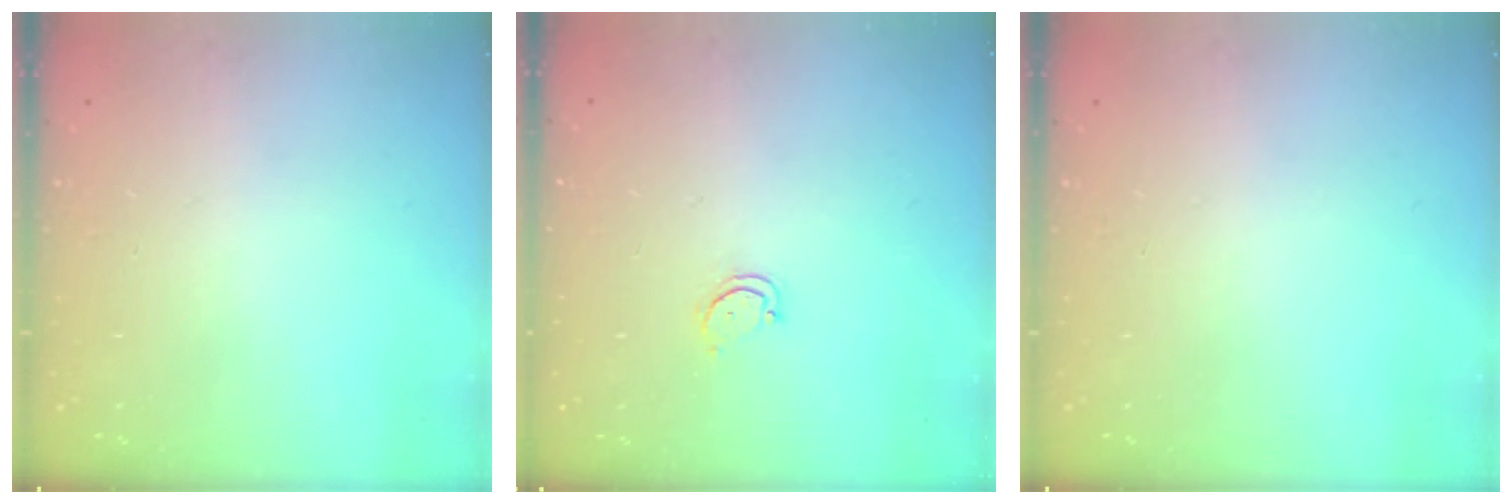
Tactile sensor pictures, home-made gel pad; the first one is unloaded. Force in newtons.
{"total": 2.7, "press": 2.7, "slide": 0.3}
{"total": 0.0}